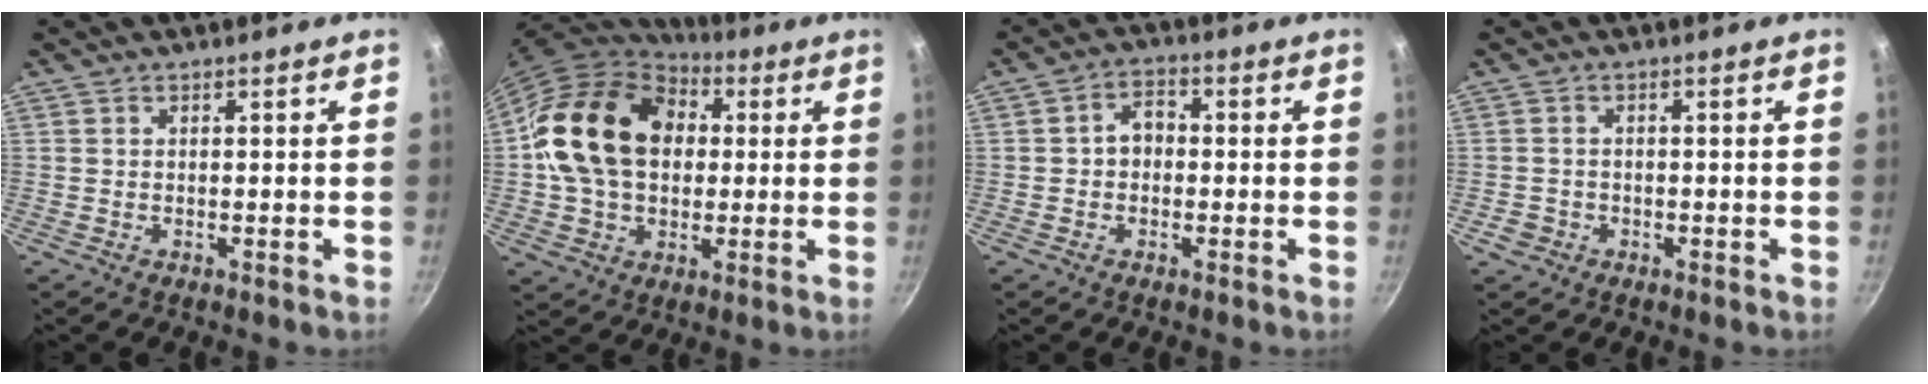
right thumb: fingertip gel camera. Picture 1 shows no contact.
{"total": 20.3, "force": [2.7, 15.3, 13.0], "torque": [-0.207, 0.029, 0.040]}
{"total": 4.4, "force": [-0.3, 3.5, 2.8], "torque": [-0.018, 0.015, -0.012]}
{"total": 2.5, "force": [-1.1, 2.1, 0.7], "torque": [-0.006, 0.012, -0.014]}